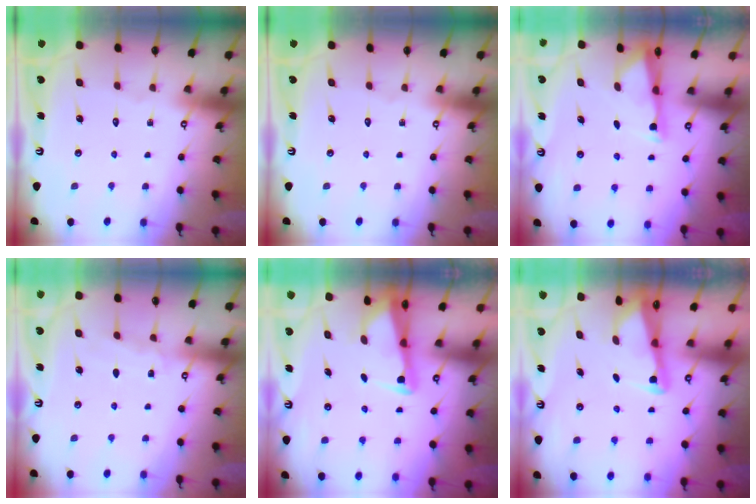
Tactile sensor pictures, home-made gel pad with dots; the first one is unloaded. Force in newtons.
{"total": 0.0}
{"total": 3.0, "press": 2.9, "slide": 0.6}
{"total": 4.7, "press": 4.6, "slide": 0.6}
{"total": 2.4, "press": 2.3, "slide": 0.5}
{"total": 2.6, "press": 2.6, "slide": 0.2}